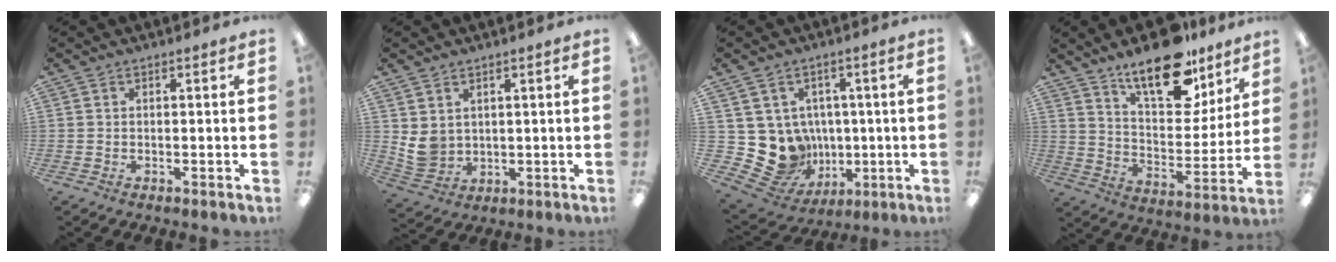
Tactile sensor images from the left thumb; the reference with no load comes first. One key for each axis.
{"total": 5.1, "fx": 2.3, "fy": 4.2, "fz": 1.8, "tx": -0.041, "ty": -0.009, "tz": 0.047}
{"total": 12.1, "fx": -0.8, "fy": 11.6, "fz": 3.4, "tx": -0.101, "ty": -0.016, "tz": 0.008}
{"total": 19.1, "fx": 13.9, "fy": 8.1, "fz": 10.3, "tx": -0.152, "ty": -0.086, "tz": 0.237}